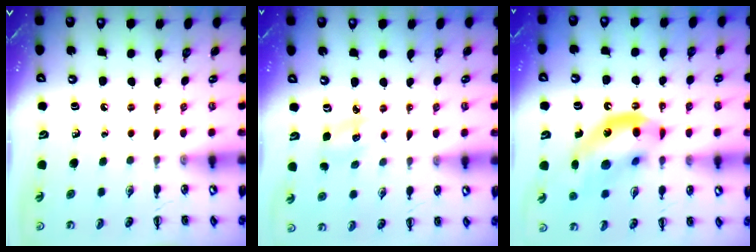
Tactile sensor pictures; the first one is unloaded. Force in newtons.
{"total": 4.0, "press": 3.9, "slide": 1.1}
{"total": 14.9, "press": 14.4, "slide": 3.9}